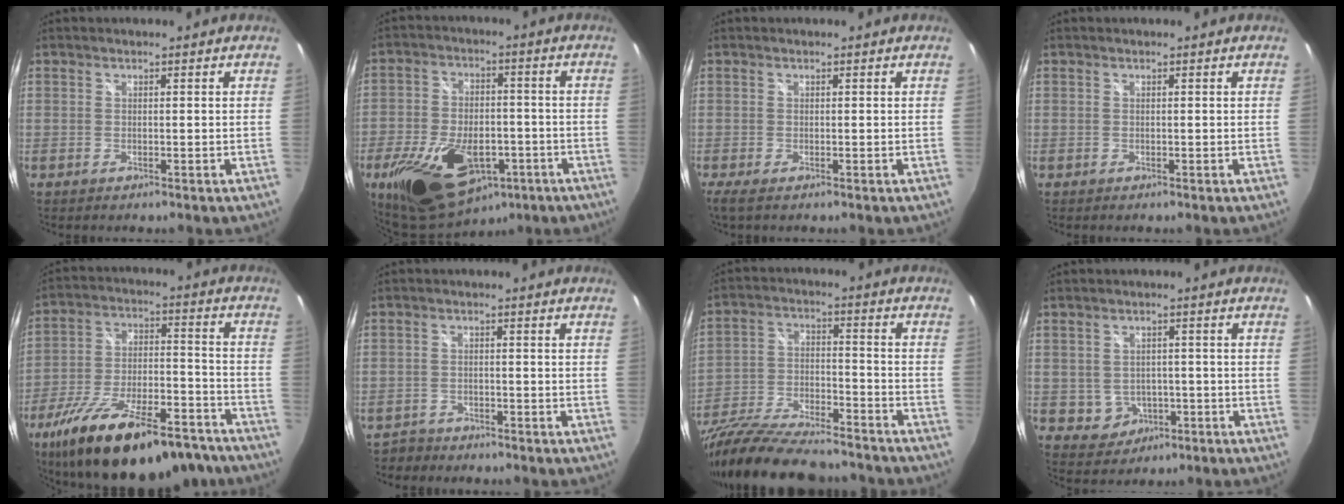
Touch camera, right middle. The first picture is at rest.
{"total": 21.0, "force": [-9.1, 12.9, 13.8], "torque": [-0.293, -0.012, -0.128]}
{"total": 1.7, "force": [-0.8, 0.1, 1.5], "torque": [-0.031, -0.007, -0.014]}
{"total": 0.0}
{"total": 26.8, "force": [-19.8, 9.3, 15.5], "torque": [-0.267, -0.022, -0.292]}
{"total": 3.2, "force": [-2.8, 1.5, -0.1], "torque": [-0.011, 0.001, -0.055]}
{"total": 24.9, "force": [-20.2, 7.0, 12.7], "torque": [-0.256, -0.044, -0.326]}
{"total": 4.8, "force": [-1.3, 4.4, 1.2], "torque": [-0.036, 0.009, -0.005]}